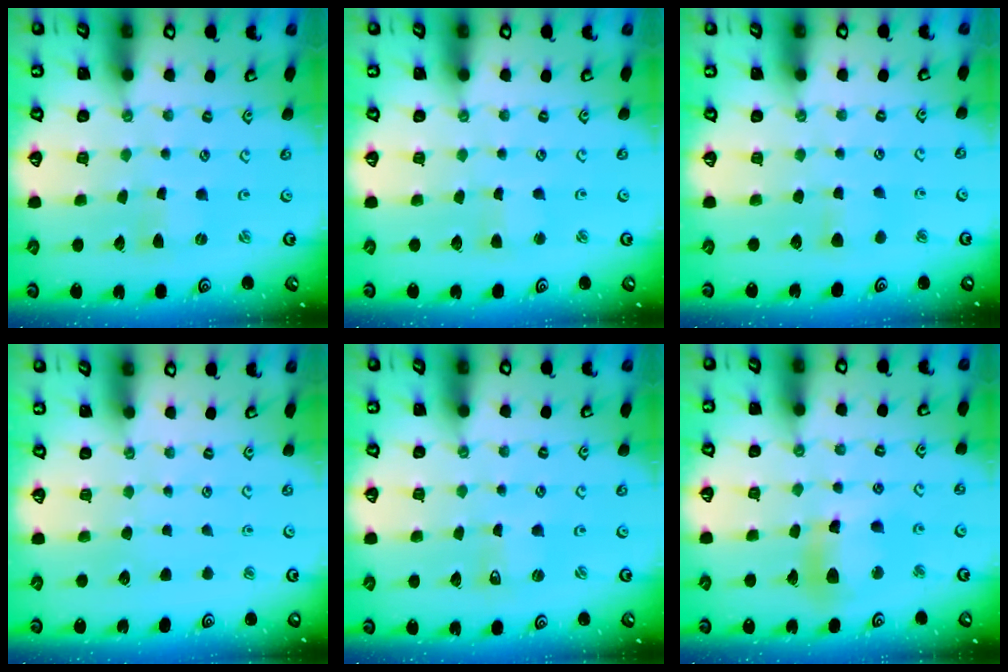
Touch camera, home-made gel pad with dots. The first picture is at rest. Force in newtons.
{"total": 2.3, "press": 2.3, "slide": 0.3}
{"total": 4.6, "press": 4.5, "slide": 0.7}
{"total": 0.0}
{"total": 1.5, "press": 1.5, "slide": 0.1}
{"total": 11.8, "press": 11.7, "slide": 1.9}